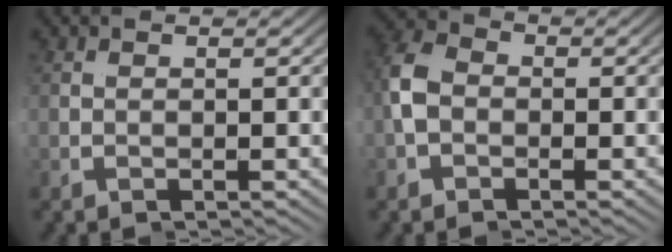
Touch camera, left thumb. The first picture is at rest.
{"total": 5.4, "force": [0.5, 4.3, 3.2], "torque": [-0.074, 0.001, 0.001]}